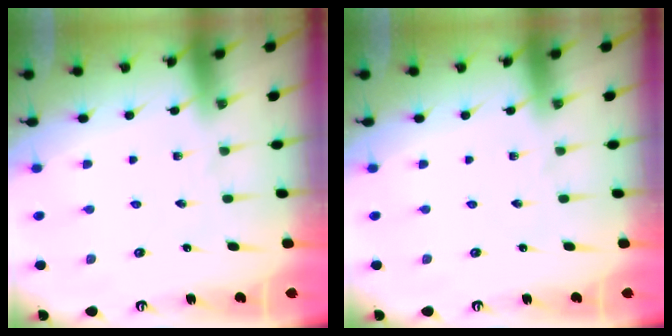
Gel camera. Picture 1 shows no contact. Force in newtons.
{"total": 0.0}